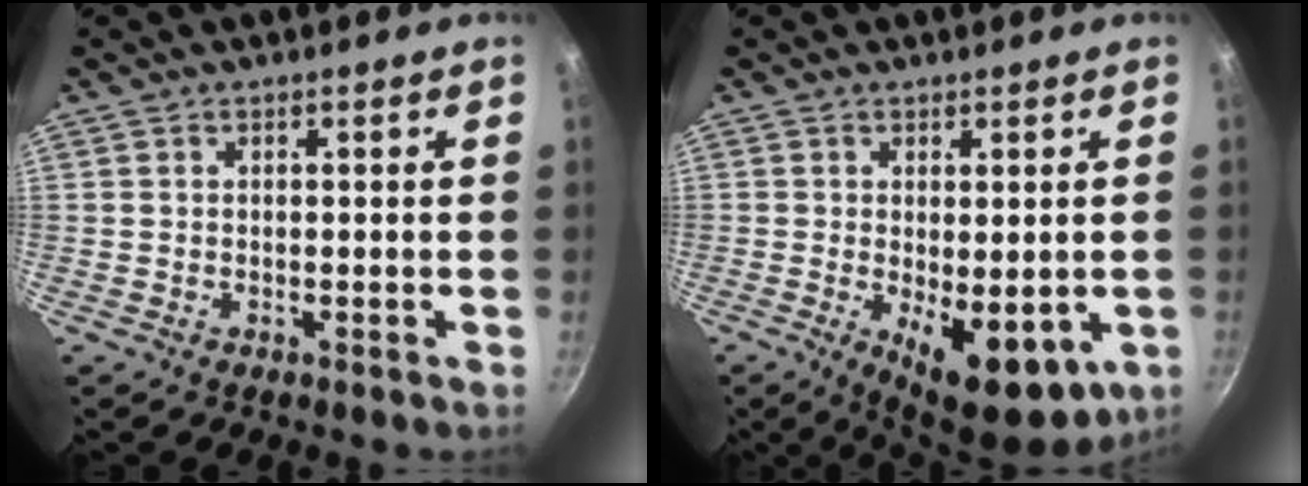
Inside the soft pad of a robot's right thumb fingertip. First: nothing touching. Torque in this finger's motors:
{"motor_torque": [-0.19, 0.90, -0.02, -0.18, 0.29]}